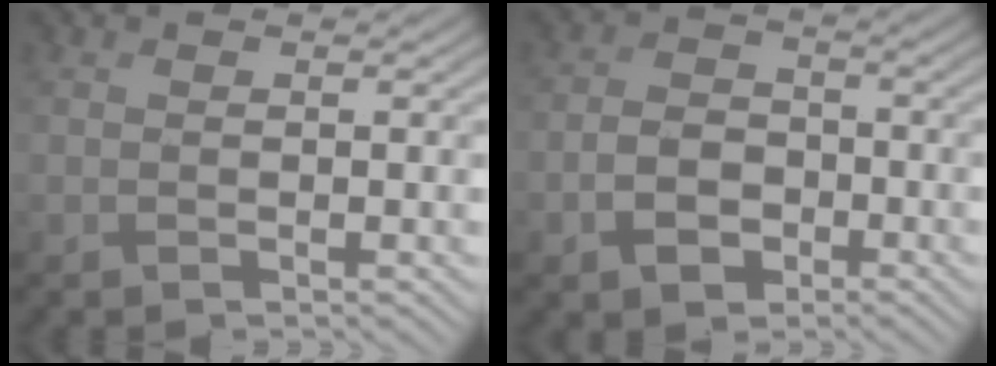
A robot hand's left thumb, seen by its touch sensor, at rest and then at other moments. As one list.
[{"total": 4.3, "force": [-2.9, 2.8, 1.5], "torque": [-0.029, 0.000, -0.050]}]